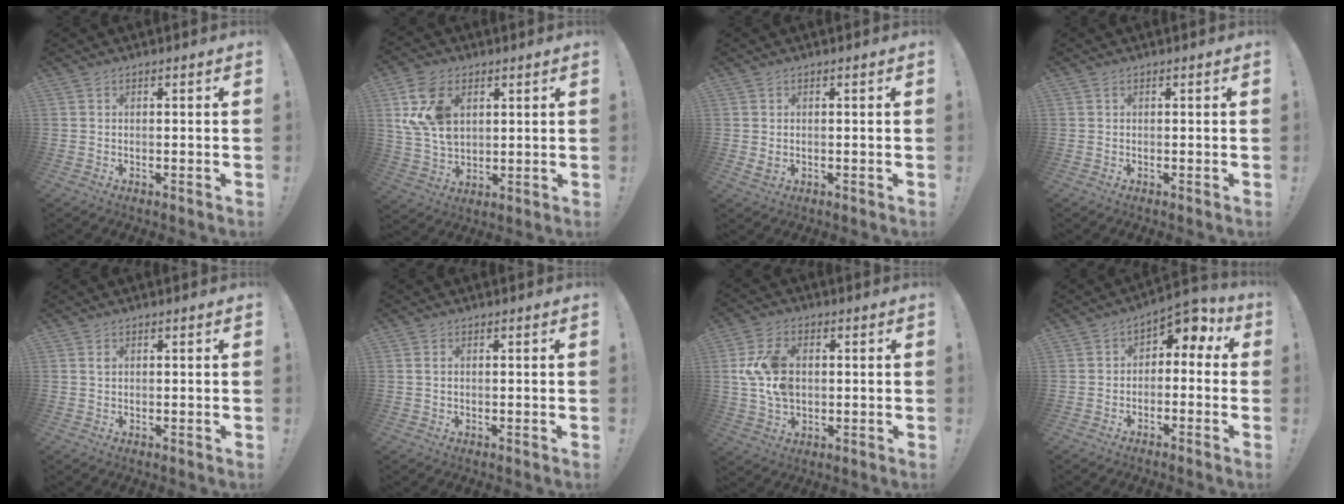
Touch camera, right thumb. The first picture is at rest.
{"total": 14.8, "force": [5.3, 10.1, 9.5], "torque": [-0.184, -0.014, 0.103]}
{"total": 1.5, "force": [0.7, 1.0, 0.9], "torque": [-0.008, 0.000, 0.012]}
{"total": 0.0}
{"total": 0.7, "force": [0.3, 0.5, 0.3], "torque": [-0.003, -0.002, 0.006]}
{"total": 1.1, "force": [0.3, 0.6, 0.8], "torque": [-0.021, 0.005, 0.006]}
{"total": 11.9, "force": [1.2, 8.5, 8.3], "torque": [-0.157, 0.008, 0.026]}
{"total": 5.0, "force": [0.5, 3.8, 3.2], "torque": [-0.031, -0.005, 0.009]}